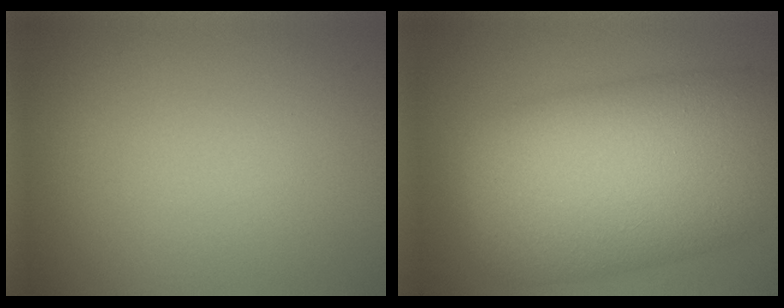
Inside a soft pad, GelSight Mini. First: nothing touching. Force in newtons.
{"total": 14.0, "press": 14.0, "slide": 0.5}